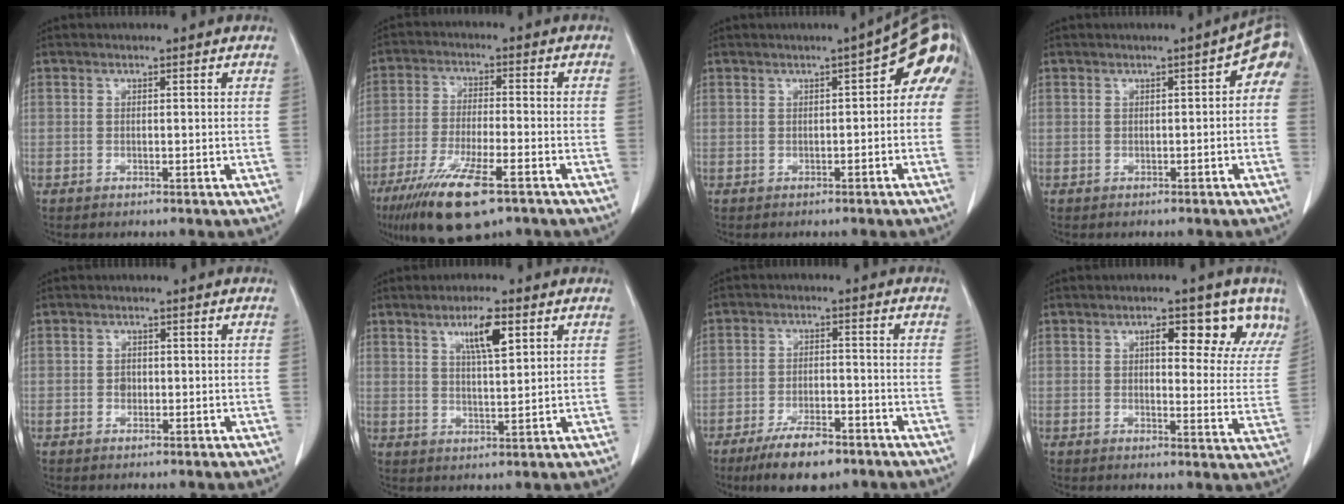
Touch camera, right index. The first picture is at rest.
{"total": 12.8, "force": [-8.1, 2.5, 9.6], "torque": [-0.181, -0.030, -0.138]}
{"total": 8.1, "force": [2.0, 2.1, 7.5], "torque": [-0.091, 0.030, 0.017]}
{"total": 4.4, "force": [1.0, 1.4, 4.1], "torque": [-0.043, 0.019, 0.005]}
{"total": 1.2, "force": [-0.2, 1.0, 0.6], "torque": [-0.010, 0.003, -0.002]}
{"total": 6.1, "force": [3.1, 1.0, 5.2], "torque": [-0.093, 0.000, 0.053]}
{"total": 7.9, "force": [-5.5, 2.7, 5.0], "torque": [-0.089, -0.007, -0.090]}
{"total": 10.3, "force": [6.4, 3.9, 7.1], "torque": [-0.070, -0.001, 0.069]}